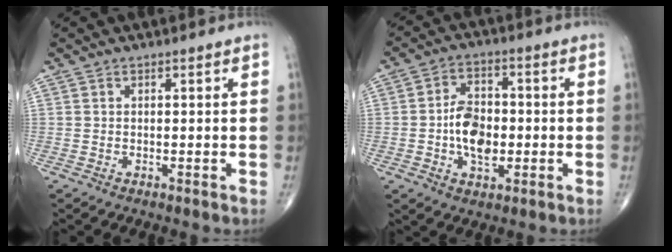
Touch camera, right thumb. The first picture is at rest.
{"total": 9.0, "force": [-1.2, 5.6, 6.9], "torque": [-0.102, 0.012, -0.025]}